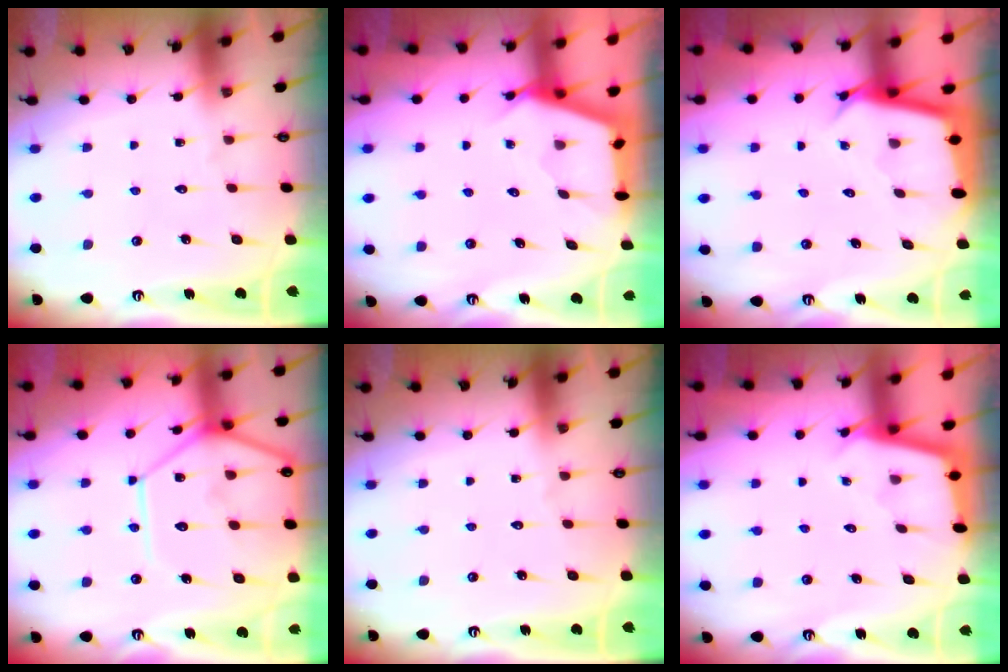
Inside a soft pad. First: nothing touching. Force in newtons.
{"total": 2.5, "press": 2.5, "slide": 0.4}
{"total": 2.9, "press": 2.9, "slide": 0.1}
{"total": 16.4, "press": 16.3, "slide": 2.1}
{"total": 0.0}
{"total": 2.3, "press": 2.3, "slide": 0.1}